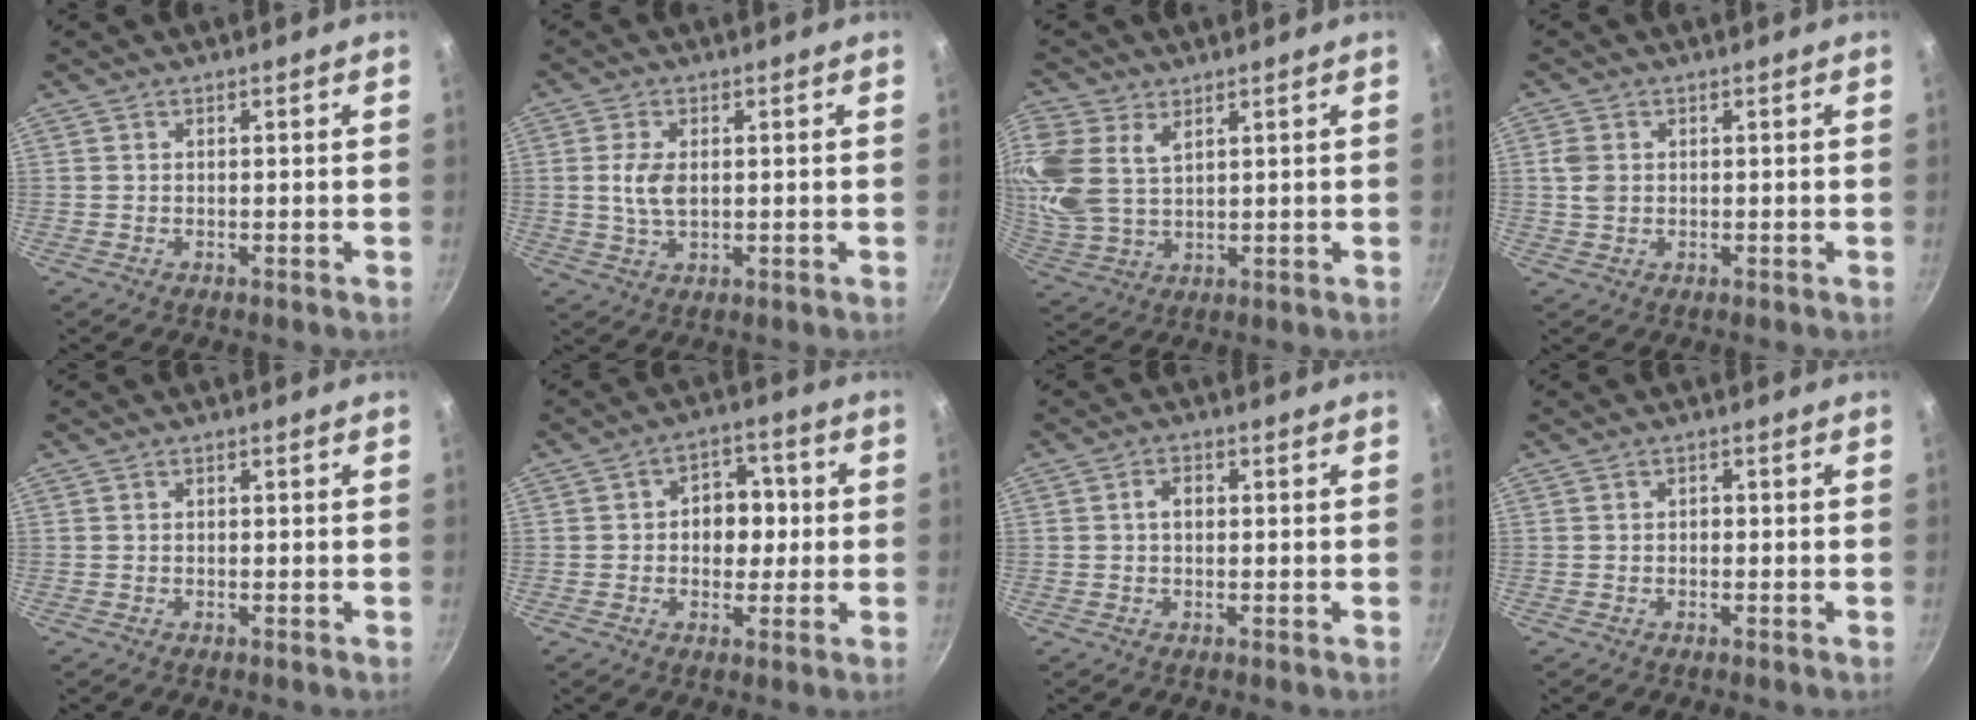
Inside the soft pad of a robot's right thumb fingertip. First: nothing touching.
{"total": 7.2, "force": [0.5, 4.3, 5.7], "torque": [-0.108, 0.000, 0.008]}
{"total": 13.1, "force": [5.3, 8.5, 8.3], "torque": [-0.195, -0.002, 0.117]}
{"total": 3.1, "force": [0.5, 2.4, 1.9], "torque": [-0.034, 0.000, 0.008]}
{"total": 0.5, "force": [0.0, 0.4, 0.3], "torque": [-0.003, 0.004, 0.001]}
{"total": 8.5, "force": [0.3, 6.4, 5.5], "torque": [-0.030, 0.014, -0.004]}
{"total": 2.9, "force": [0.2, 2.0, 2.1], "torque": [-0.025, 0.011, 0.001]}
{"total": 1.2, "force": [-0.2, 0.9, 0.7], "torque": [-0.010, 0.006, -0.004]}